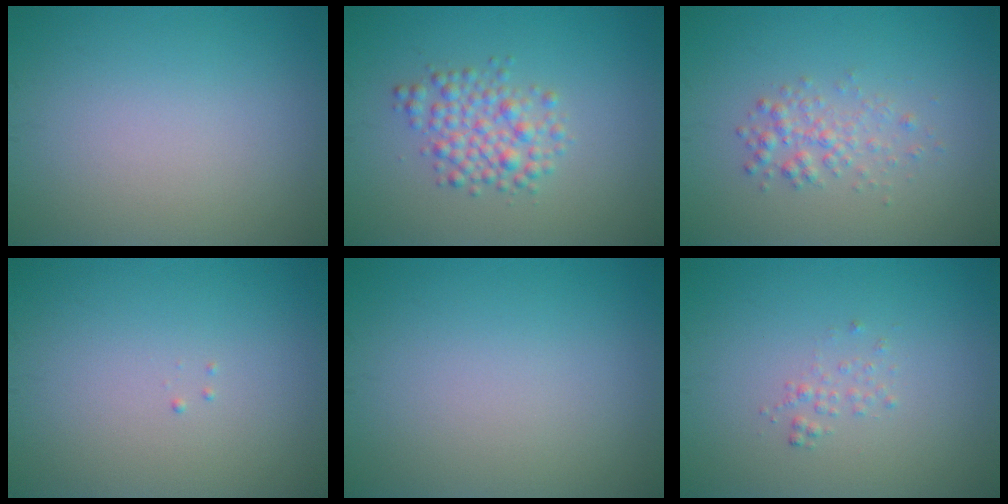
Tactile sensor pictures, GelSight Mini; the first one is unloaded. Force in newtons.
{"total": 3.3, "press": 3.2, "slide": 0.1}
{"total": 1.9, "press": 1.9, "slide": 0.0}
{"total": 0.0}
{"total": 0.0}
{"total": 0.9, "press": 0.9, "slide": 0.1}